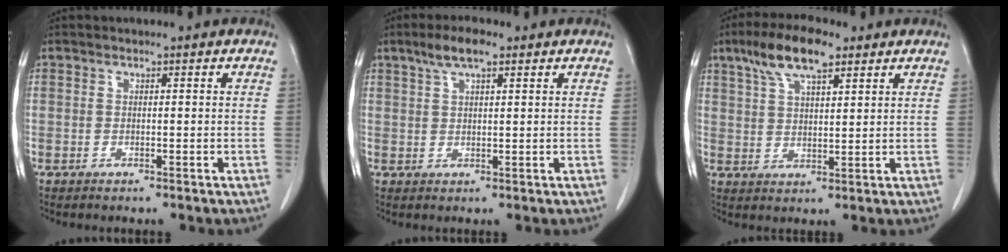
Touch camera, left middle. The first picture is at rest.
{"total": 4.6, "force": [3.0, 1.1, 3.4], "torque": [-0.071, 0.011, 0.055]}
{"total": 9.1, "force": [5.8, 2.6, 6.5], "torque": [-0.128, 0.018, 0.106]}